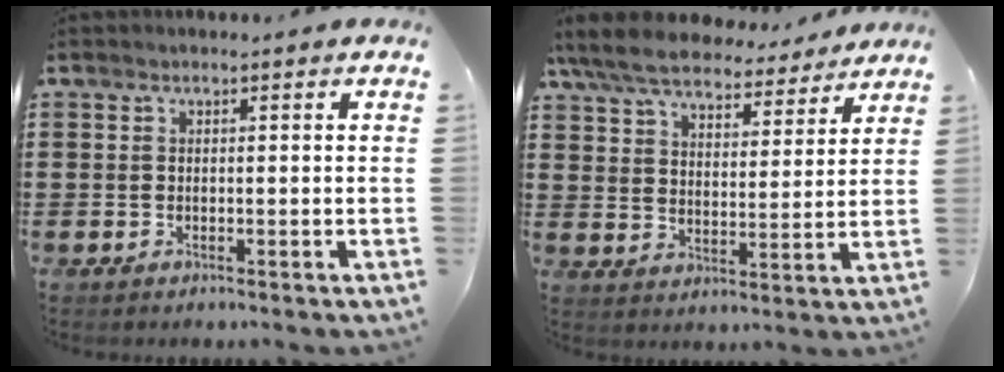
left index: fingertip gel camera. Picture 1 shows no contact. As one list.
[{"total": 7.6, "force": [7.1, 1.3, 2.4], "torque": [-0.078, -0.036, 0.127]}]